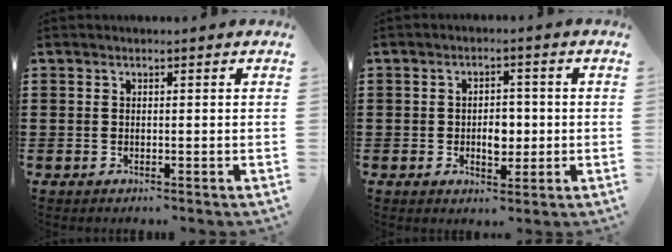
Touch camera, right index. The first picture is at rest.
{"total": 4.2, "force": [-0.4, 2.5, 3.3], "torque": [-0.050, -0.001, -0.013]}